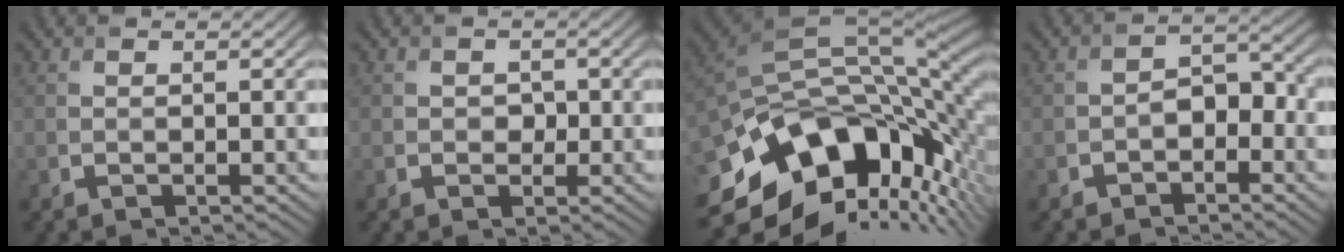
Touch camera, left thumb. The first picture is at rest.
{"total": 1.5, "force": [0.0, 1.3, 0.7], "torque": [-0.013, -0.008, -0.005]}
{"total": 17.7, "force": [-6.6, 10.6, 12.6], "torque": [-0.266, -0.036, -0.102]}
{"total": 3.2, "force": [-1.6, 2.1, 1.9], "torque": [-0.029, 0.009, -0.030]}